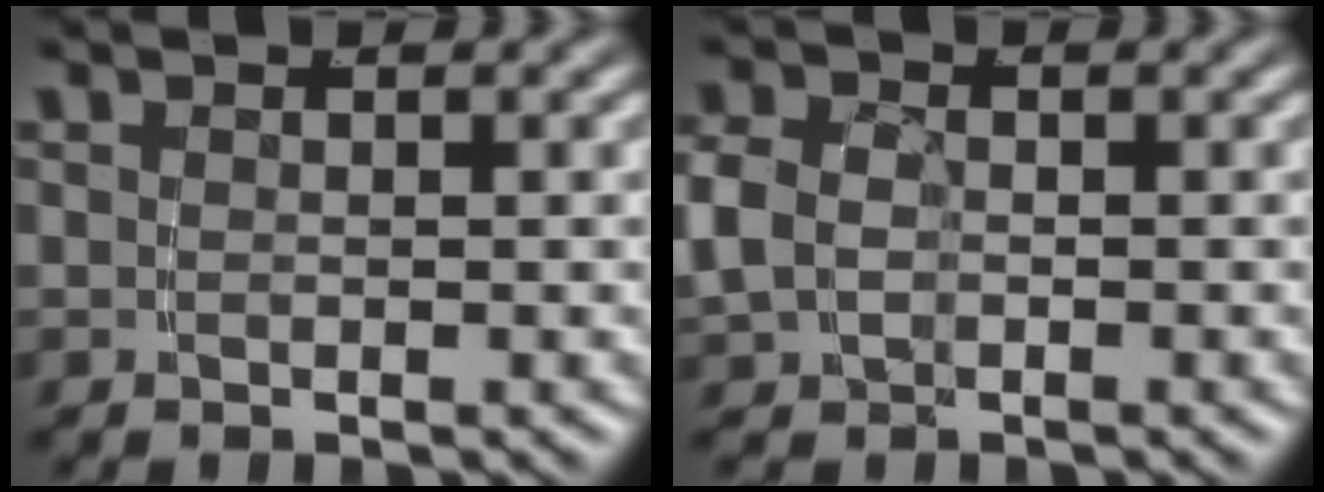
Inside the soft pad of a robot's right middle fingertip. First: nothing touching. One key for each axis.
{"total": 3.2, "fx": -0.5, "fy": 2.7, "fz": 1.7, "tx": -0.057, "ty": -0.014, "tz": -0.002}